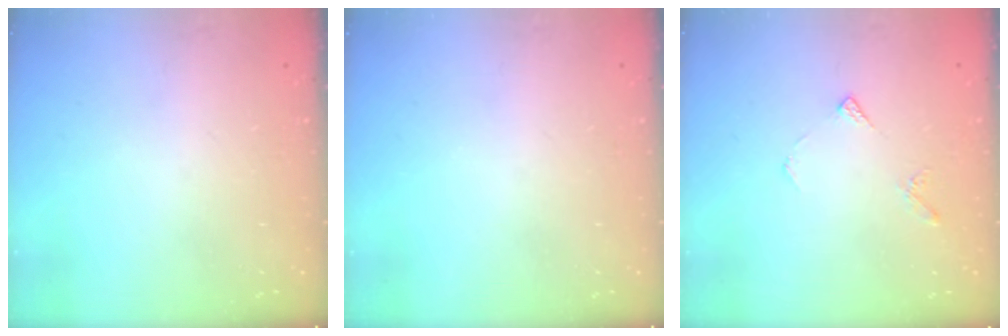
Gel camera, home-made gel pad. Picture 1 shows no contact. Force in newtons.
{"total": 0.0}
{"total": 5.1, "press": 5.1, "slide": 0.6}